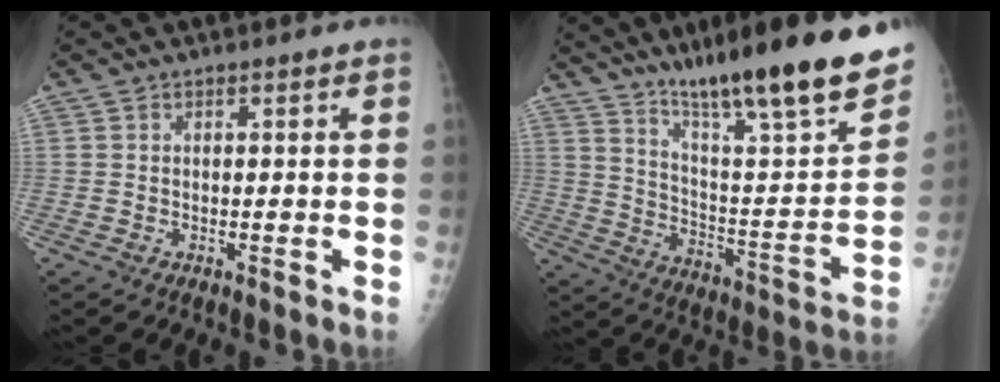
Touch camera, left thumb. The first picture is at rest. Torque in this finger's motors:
{"motor_torque": [0.56, 0.49, 1.54, -1.23, 0.41]}